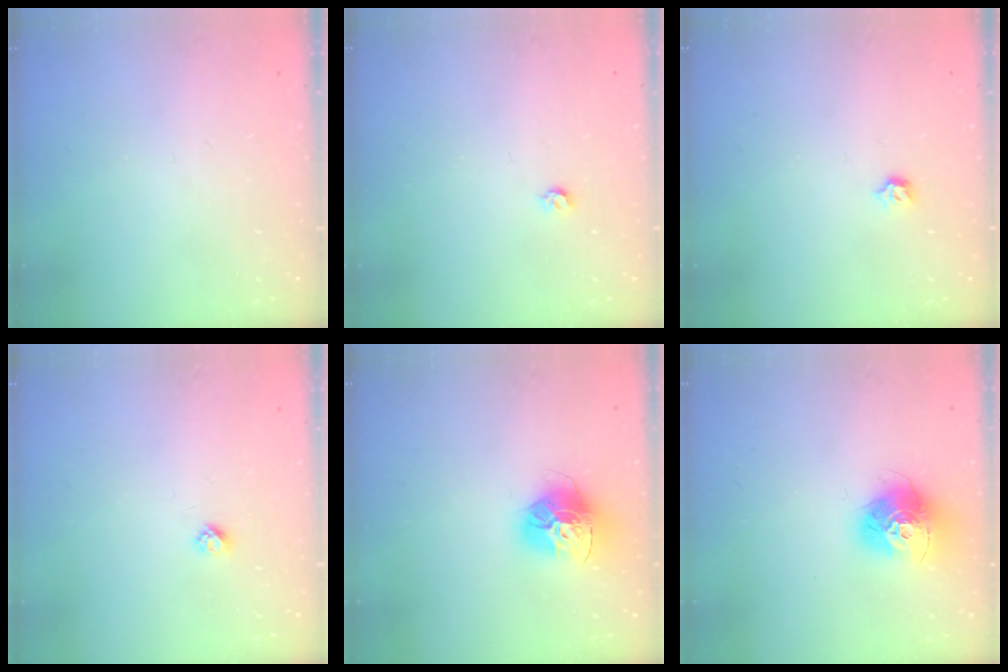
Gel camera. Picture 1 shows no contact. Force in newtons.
{"total": 3.0, "press": 3.0, "slide": 0.5}
{"total": 4.0, "press": 4.0, "slide": 0.8}
{"total": 2.7, "press": 2.6, "slide": 0.3}
{"total": 14.8, "press": 14.8, "slide": 1.6}
{"total": 14.1, "press": 14.1, "slide": 1.3}